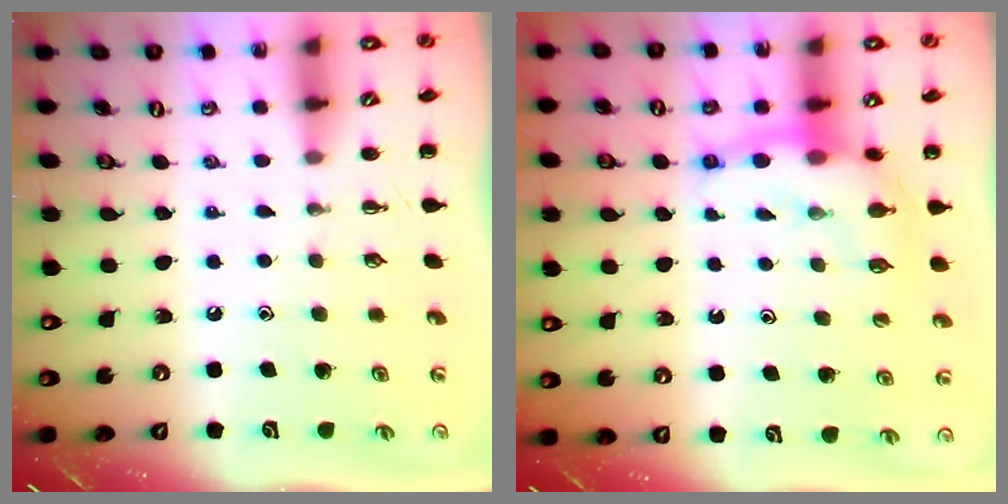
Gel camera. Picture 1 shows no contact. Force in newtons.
{"total": 10.6, "press": 10.4, "slide": 2.3}